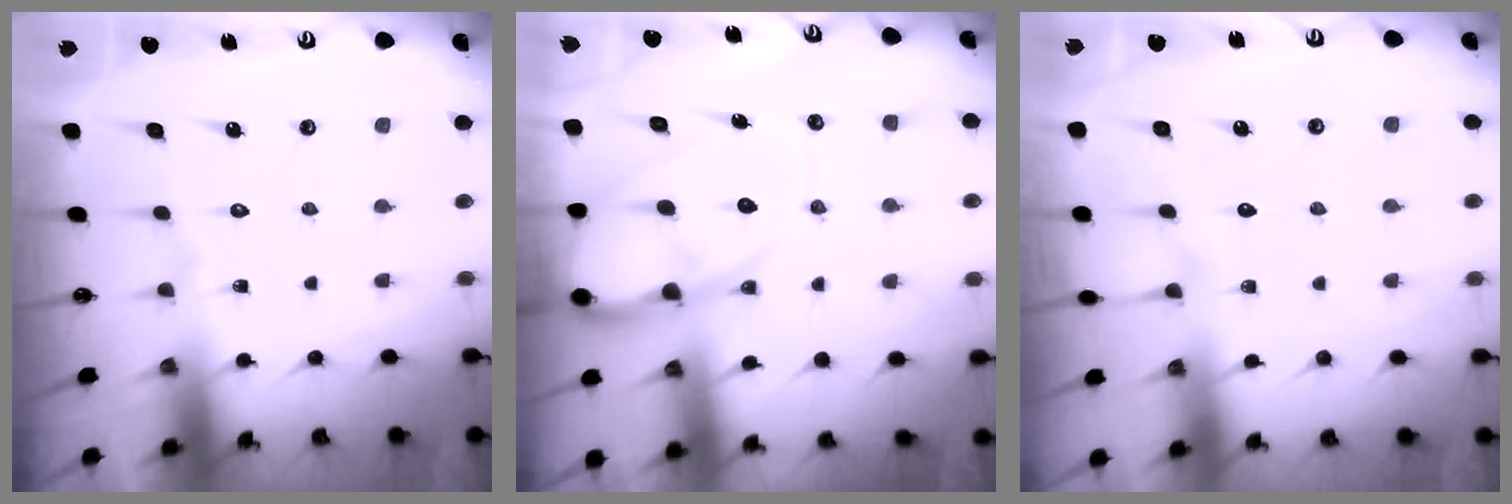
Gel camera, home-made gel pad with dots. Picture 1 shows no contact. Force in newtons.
{"total": 12.3, "press": 12.3, "slide": 1.3}
{"total": 3.5, "press": 3.5, "slide": 0.5}